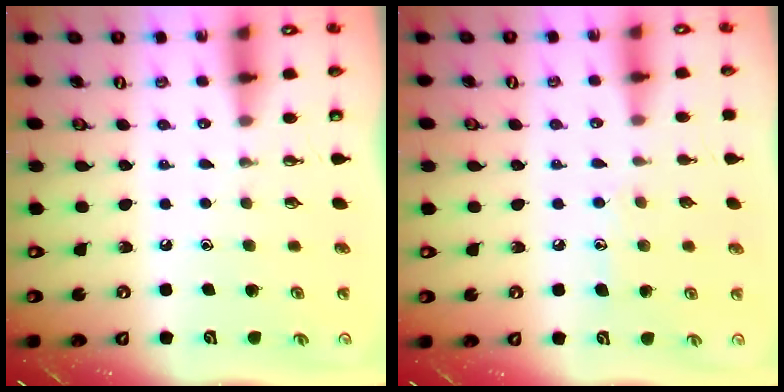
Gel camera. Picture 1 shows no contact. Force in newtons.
{"total": 6.7, "press": 6.7, "slide": 0.6}